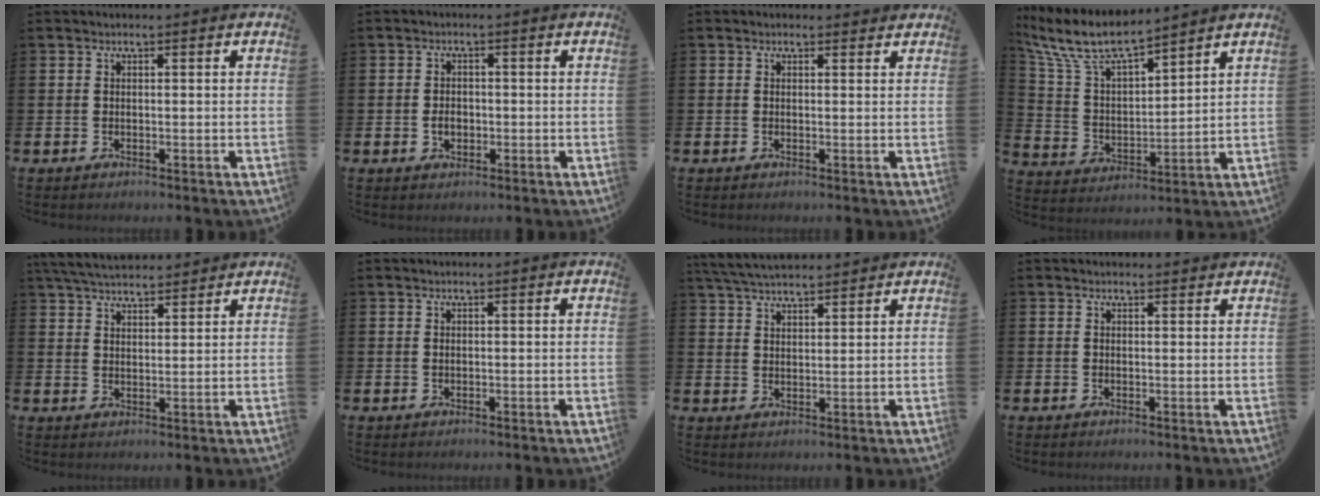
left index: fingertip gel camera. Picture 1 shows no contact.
{"total": 2.1, "force": [-0.4, 1.6, 1.4], "torque": [-0.012, -0.001, -0.014]}
{"total": 0.7, "force": [0.5, 0.4, 0.2], "torque": [0.006, 0.002, 0.006]}
{"total": 8.6, "force": [7.7, 1.7, 3.3], "torque": [-0.101, -0.045, 0.137]}
{"total": 4.8, "force": [4.6, 0.9, 1.0], "torque": [-0.029, -0.020, 0.083]}
{"total": 0.0}
{"total": 4.4, "force": [4.3, 0.6, 1.0], "torque": [-0.027, -0.019, 0.077]}
{"total": 0.8, "force": [0.7, 0.2, 0.1], "torque": [0.008, -0.001, 0.011]}